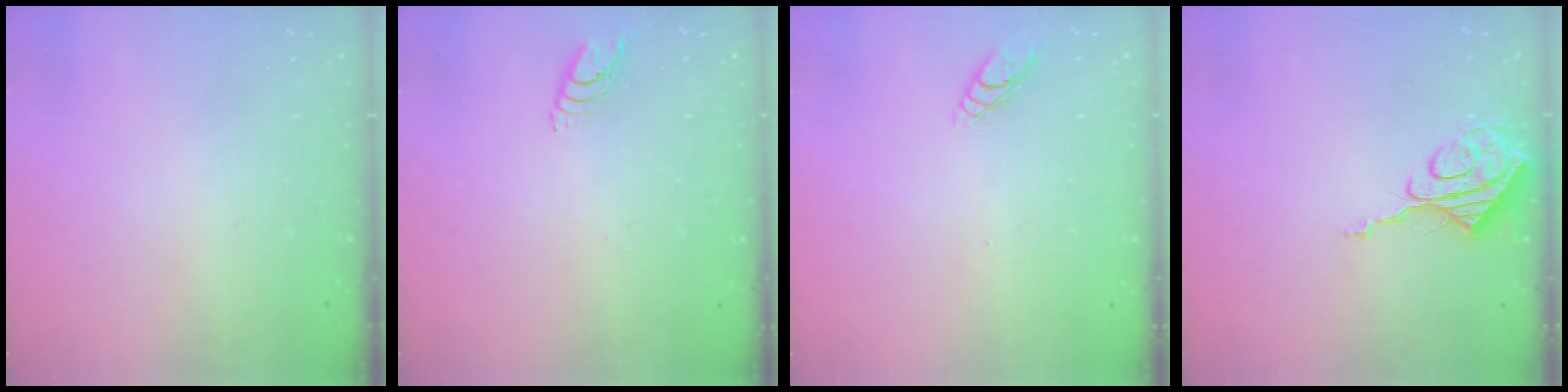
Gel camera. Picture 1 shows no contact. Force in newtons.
{"total": 5.2, "press": 5.2, "slide": 0.2}
{"total": 4.4, "press": 4.4, "slide": 0.6}
{"total": 11.6, "press": 11.5, "slide": 1.1}